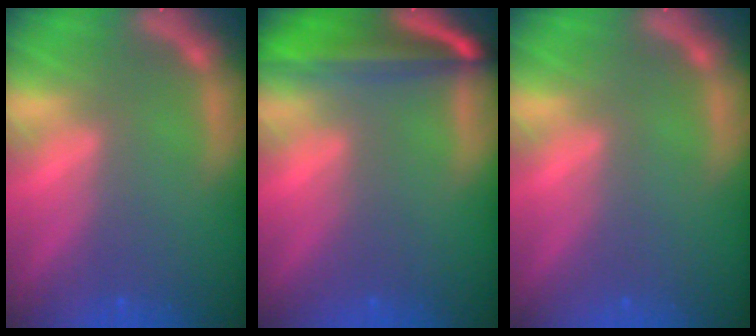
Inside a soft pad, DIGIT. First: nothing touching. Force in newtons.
{"total": 8.0}
{"total": 0.0}